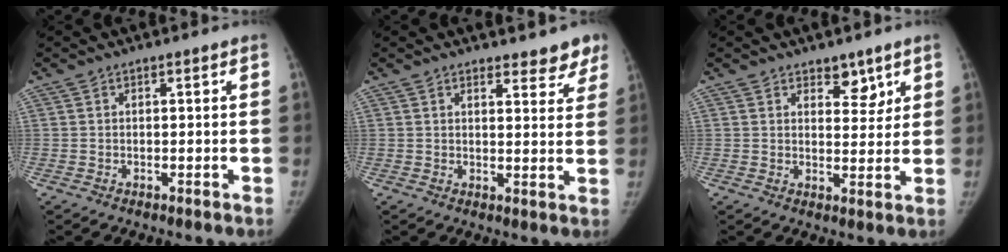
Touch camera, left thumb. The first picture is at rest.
{"total": 6.2, "force": [5.5, 2.4, 1.7], "torque": [0.016, -0.031, 0.054]}
{"total": 4.9, "force": [3.3, 2.8, 2.3], "torque": [0.002, -0.022, 0.049]}